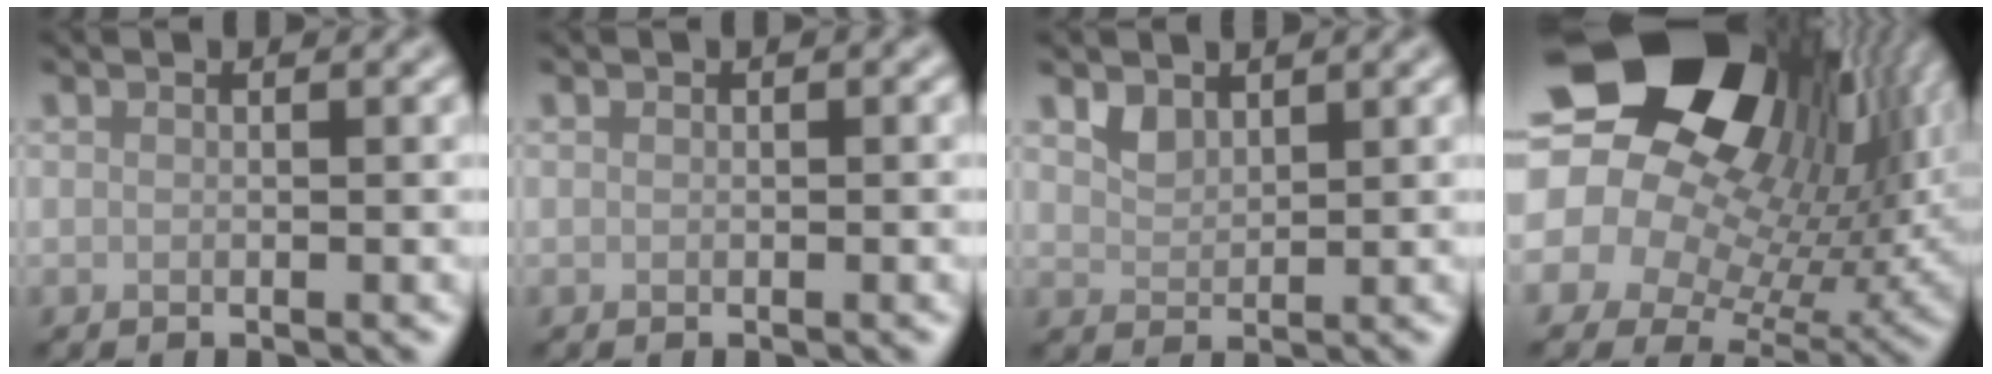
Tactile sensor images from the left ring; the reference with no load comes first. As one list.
[{"total": 0.0}, {"total": 1.6, "force": [1.2, 0.9, 0.5], "torque": [-0.011, -0.004, 0.030]}, {"total": 21.3, "force": [8.1, 14.2, 13.7], "torque": [-0.260, 0.026, 0.146]}]